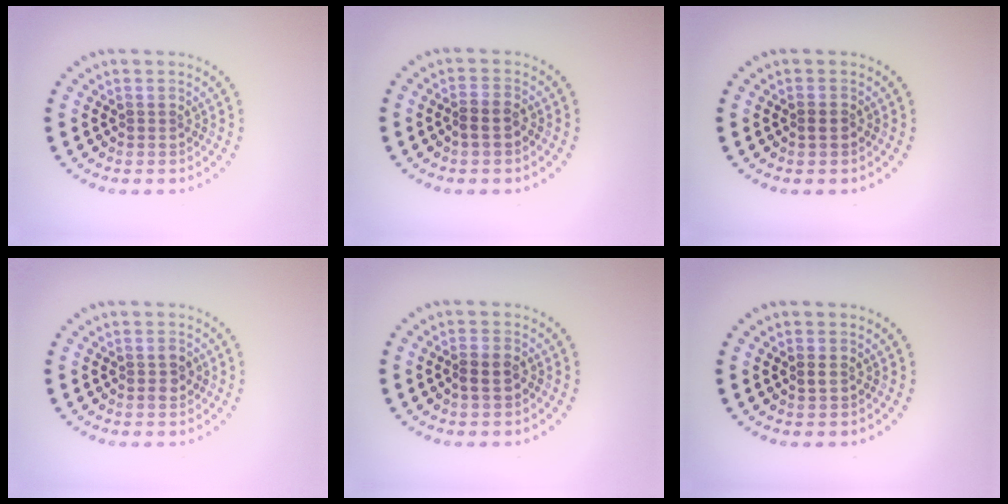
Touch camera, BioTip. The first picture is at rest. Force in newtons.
{"total": 1.5, "press": 1.3, "slide": 0.7}
{"total": 1.0, "press": 1.0, "slide": 0.3}
{"total": 1.4, "press": 1.4, "slide": 0.3}
{"total": 1.9, "press": 1.8, "slide": 0.6}
{"total": 0.8, "press": 0.8, "slide": 0.1}